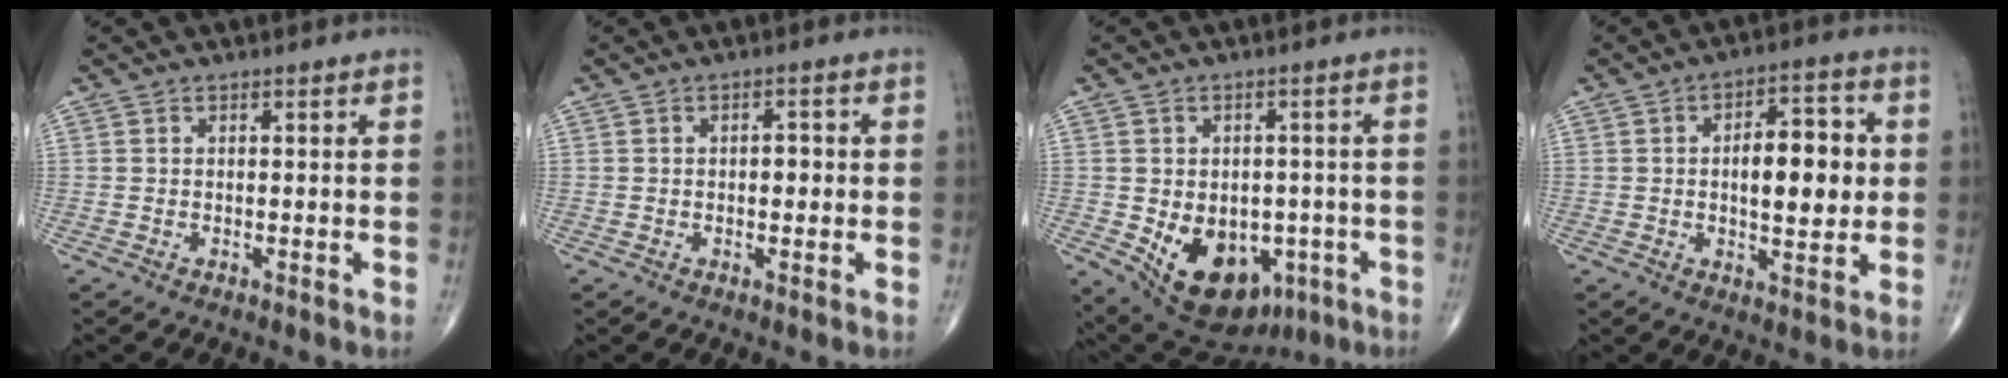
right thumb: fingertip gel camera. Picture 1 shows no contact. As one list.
[{"total": 2.4, "force": [-0.1, 1.3, 2.0], "torque": [-0.021, 0.004, -0.005]}, {"total": 14.9, "force": [-4.8, 10.4, 9.6], "torque": [-0.121, 0.011, -0.047]}, {"total": 11.3, "force": [0.6, 5.2, 10.0], "torque": [-0.122, 0.008, 0.007]}]